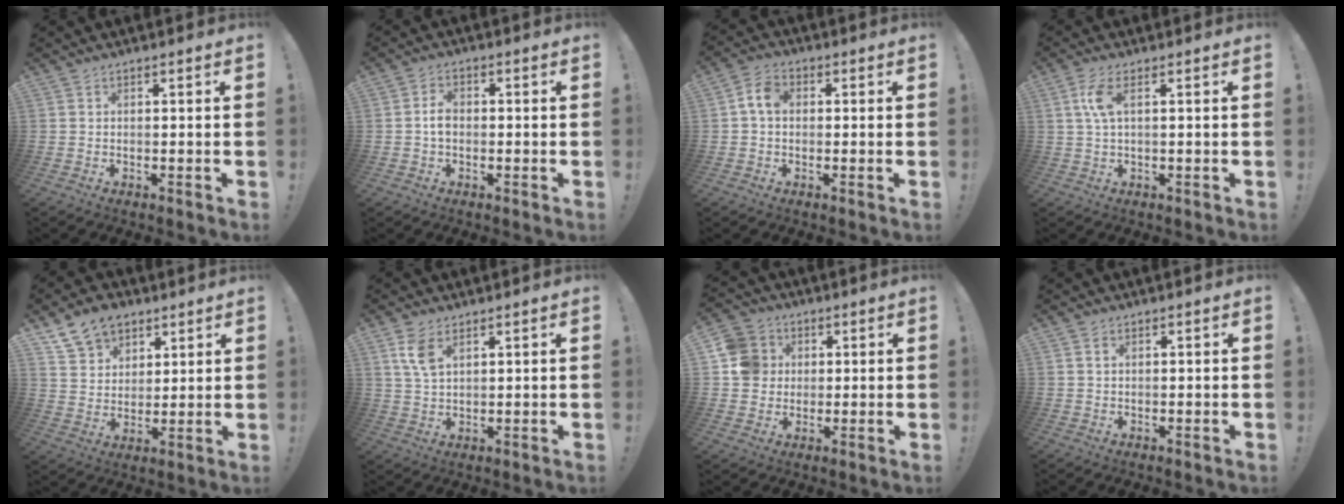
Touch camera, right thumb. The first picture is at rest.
{"total": 3.5, "force": [-0.4, 2.4, 2.4], "torque": [-0.035, 0.008, -0.009]}
{"total": 6.0, "force": [0.4, 4.0, 4.5], "torque": [-0.085, 0.013, 0.009]}
{"total": 5.4, "force": [1.3, 1.4, 5.0], "torque": [-0.092, 0.002, 0.022]}
{"total": 11.5, "force": [7.4, 8.1, 3.5], "torque": [-0.057, -0.042, 0.145]}
{"total": 6.4, "force": [3.3, 3.0, 4.6], "torque": [-0.084, -0.008, 0.063]}
{"total": 9.7, "force": [1.6, 9.1, 3.0], "torque": [-0.047, 0.008, 0.037]}
{"total": 1.1, "force": [0.6, 0.7, 0.6], "torque": [-0.011, 0.002, 0.010]}